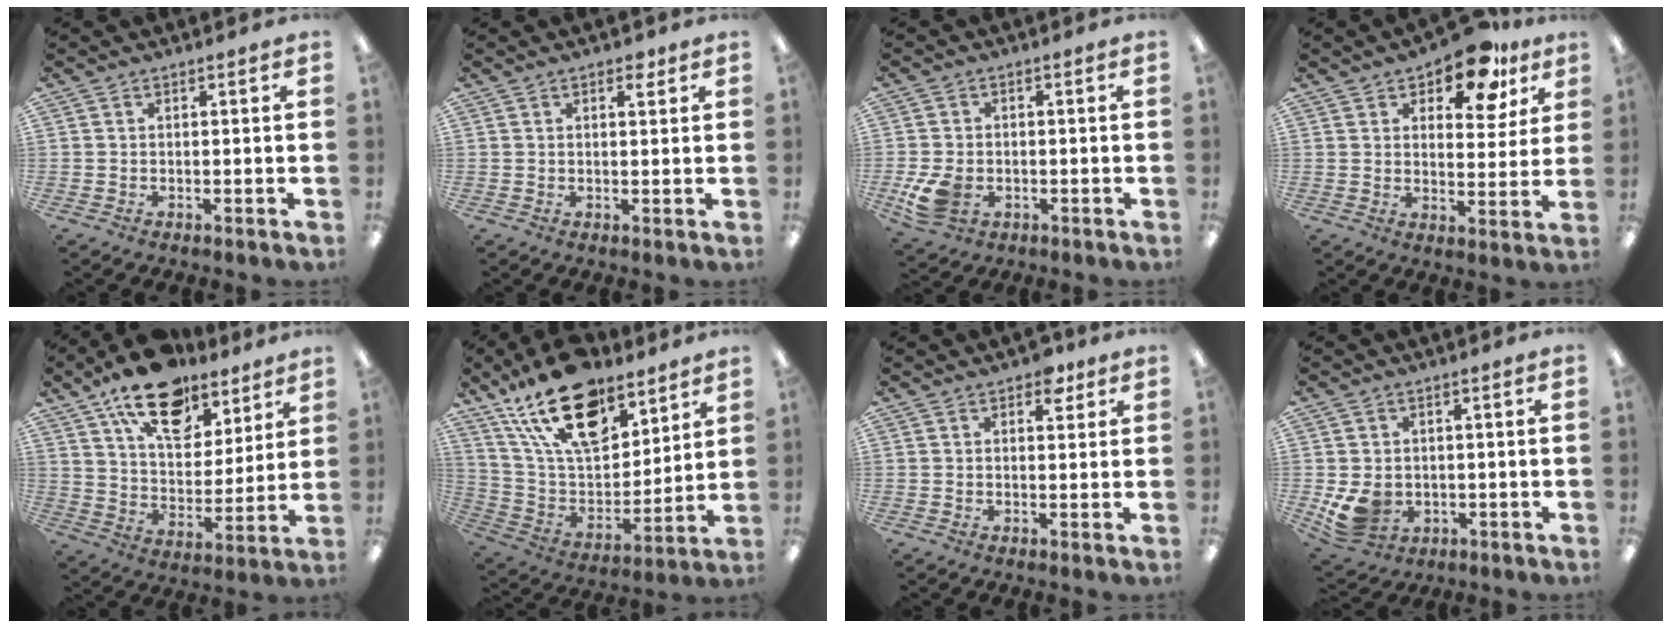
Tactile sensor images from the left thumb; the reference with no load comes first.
{"total": 2.5, "force": [1.6, 1.2, 1.5], "torque": [-0.007, -0.006, 0.022]}
{"total": 7.7, "force": [-2.3, 5.6, 4.8], "torque": [-0.105, 0.001, -0.040]}
{"total": 12.0, "force": [8.8, 5.2, 6.3], "torque": [-0.088, -0.044, 0.152]}
{"total": 19.0, "force": [13.1, 9.8, 9.6], "torque": [-0.157, -0.068, 0.229]}
{"total": 21.8, "force": [14.5, 10.9, 12.2], "torque": [-0.226, -0.074, 0.257]}
{"total": 3.6, "force": [2.1, 2.0, 2.1], "torque": [-0.014, -0.007, 0.031]}
{"total": 7.8, "force": [-0.9, 6.4, 4.3], "torque": [-0.099, 0.007, -0.012]}